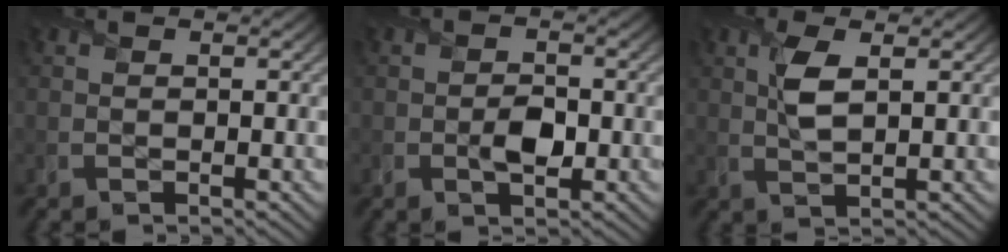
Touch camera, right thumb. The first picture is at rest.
{"total": 2.8, "force": [-0.8, 1.8, 2.0], "torque": [-0.034, -0.007, -0.012]}
{"total": 3.8, "force": [1.2, 1.5, 3.3], "torque": [-0.078, 0.000, 0.025]}